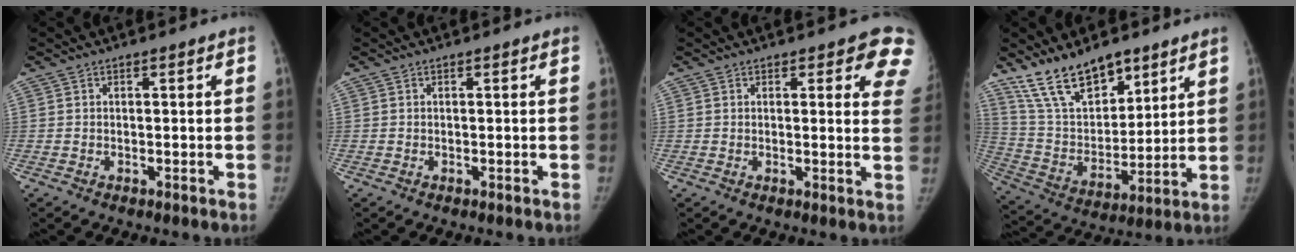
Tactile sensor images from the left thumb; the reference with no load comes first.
{"total": 0.0}
{"total": 7.6, "force": [4.8, 2.9, 5.1], "torque": [-0.022, -0.022, 0.037]}
{"total": 16.0, "force": [11.9, 7.3, 7.7], "torque": [-0.097, -0.062, 0.231]}